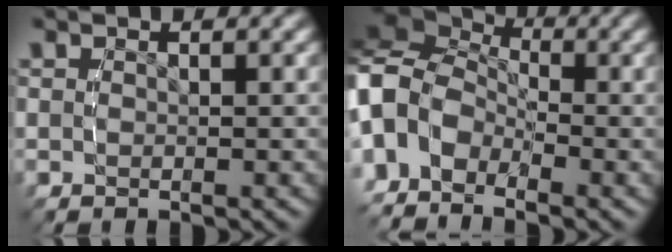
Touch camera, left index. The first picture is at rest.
{"total": 9.1, "force": [-0.8, 7.9, 4.5], "torque": [-0.124, -0.025, -0.028]}